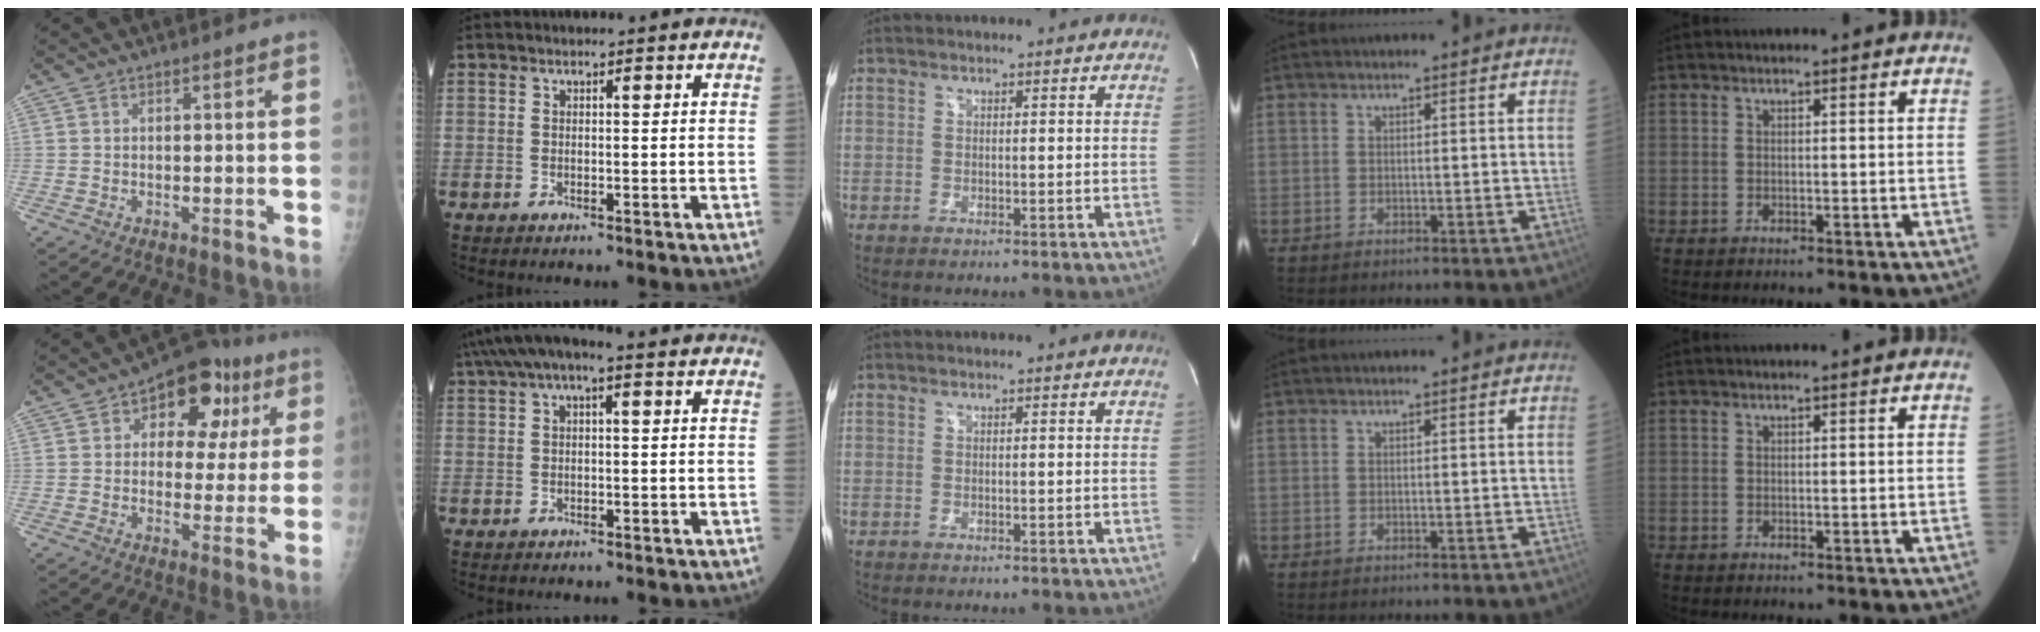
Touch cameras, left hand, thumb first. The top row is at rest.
{"thumb": {"total": 13.7, "force": [4.9, 8.9, 9.2], "torque": [-0.064, 0.010, 0.063]}, "index": {"total": 6.2, "force": [3.4, 1.7, 4.8], "torque": [-0.094, 0.047, 0.053]}}